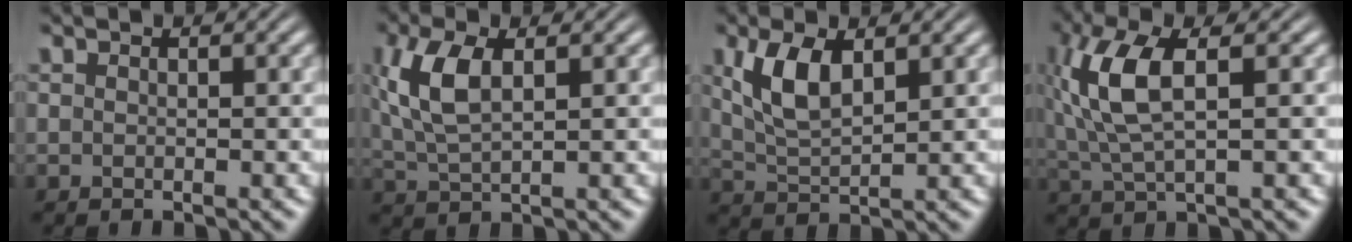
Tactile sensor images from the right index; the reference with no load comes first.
{"total": 4.7, "force": [1.3, 2.3, 3.9], "torque": [-0.094, -0.008, 0.034]}
{"total": 4.6, "force": [1.4, 2.5, 3.6], "torque": [-0.087, -0.012, 0.035]}
{"total": 6.1, "force": [1.3, 2.6, 5.4], "torque": [-0.129, -0.009, 0.034]}